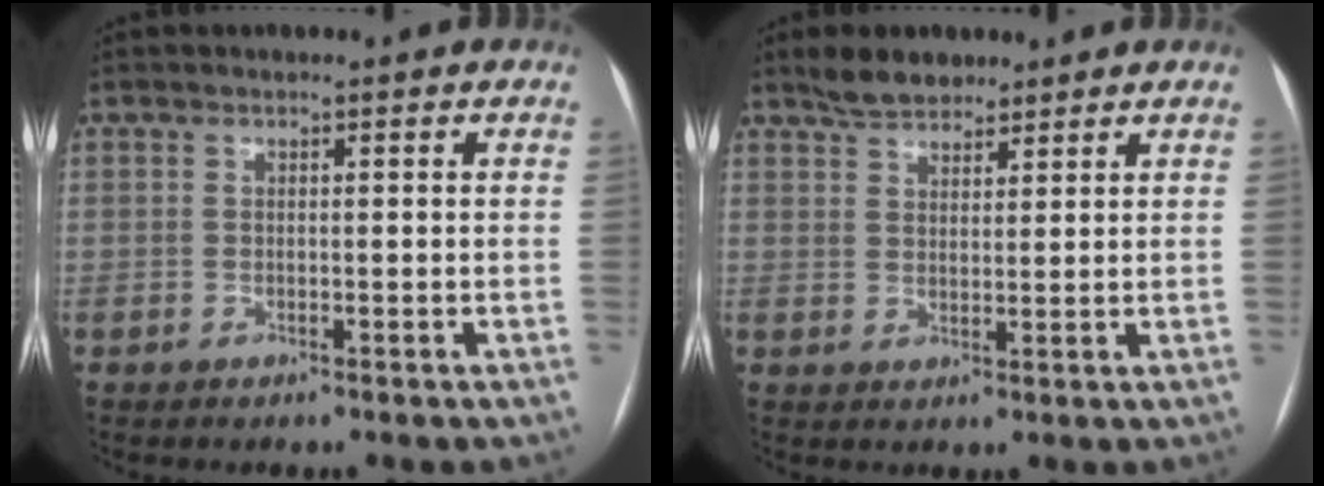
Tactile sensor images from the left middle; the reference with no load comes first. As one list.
[{"total": 4.6, "force": [3.9, 2.1, 1.4], "torque": [-0.029, 0.012, 0.073]}]